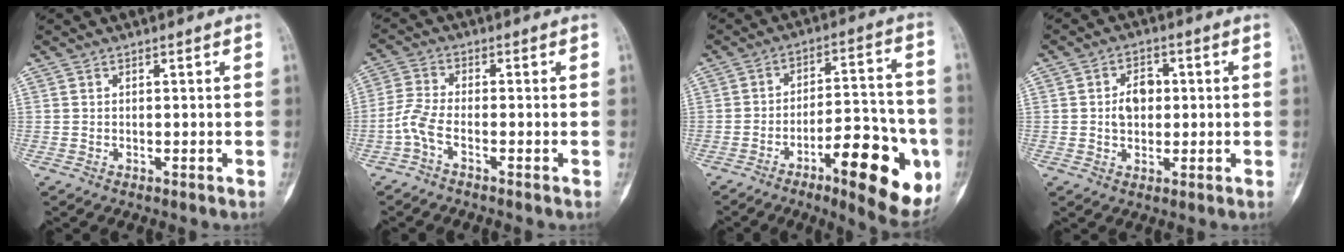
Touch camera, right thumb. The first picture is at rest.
{"total": 4.4, "force": [-2.3, 1.3, 3.5], "torque": [-0.091, 0.012, -0.055]}
{"total": 19.6, "force": [-7.5, 6.3, 16.9], "torque": [-0.206, 0.029, -0.102]}
{"total": 5.1, "force": [0.3, 3.8, 3.3], "torque": [-0.035, 0.009, 0.003]}